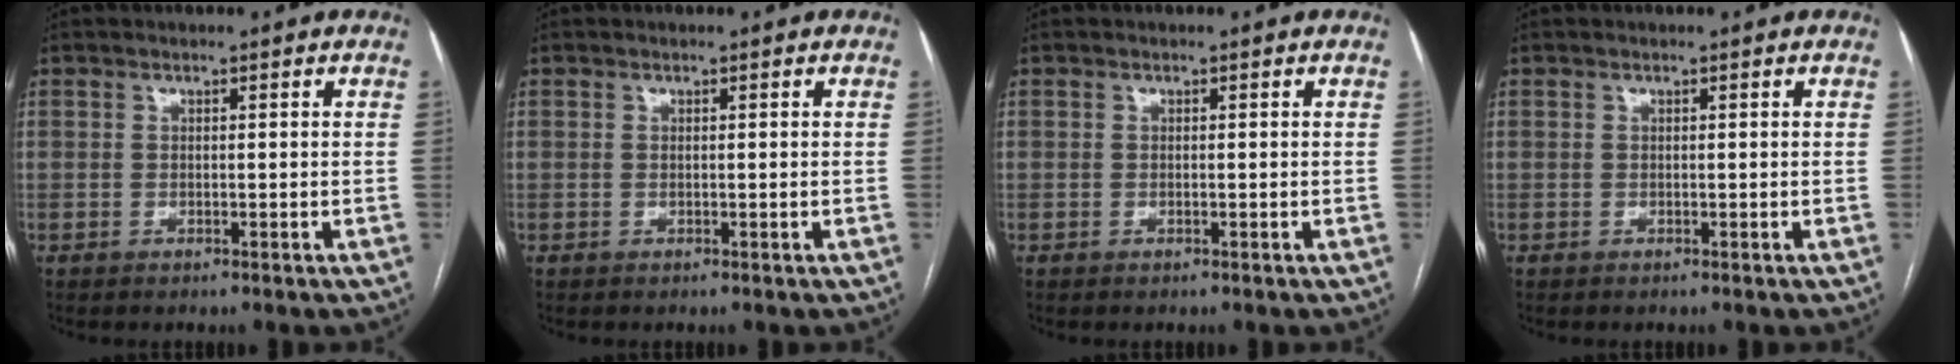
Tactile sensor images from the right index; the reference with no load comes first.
{"total": 0.0}
{"total": 0.0}
{"total": 0.0}